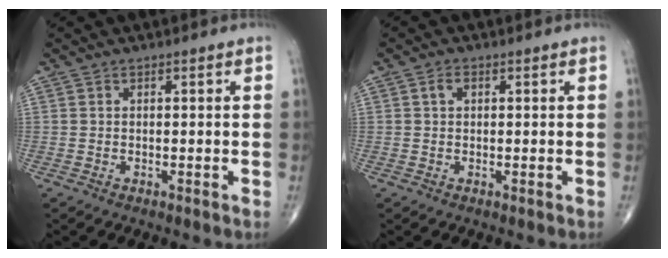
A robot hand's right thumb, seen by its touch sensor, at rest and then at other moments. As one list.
[{"total": 1.6, "force": [0.4, 1.1, 1.1], "torque": [-0.021, 0.007, 0.007]}]